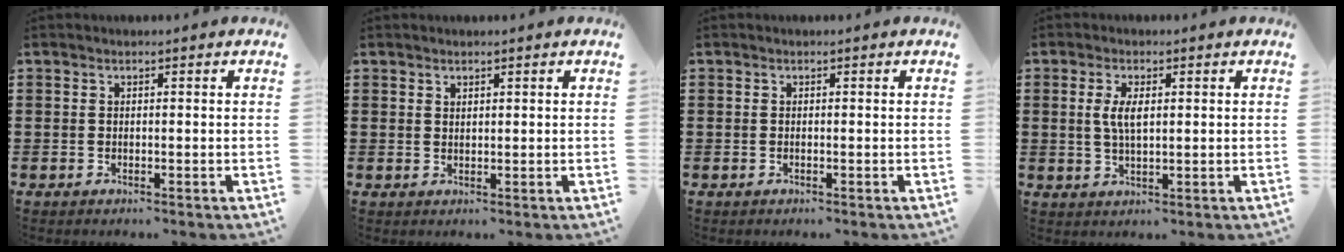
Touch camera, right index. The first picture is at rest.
{"total": 1.0, "force": [0.8, 0.5, 0.2], "torque": [-0.005, 0.002, 0.016]}
{"total": 0.0}
{"total": 3.9, "force": [0.6, 1.5, 3.6], "torque": [-0.073, 0.006, 0.009]}